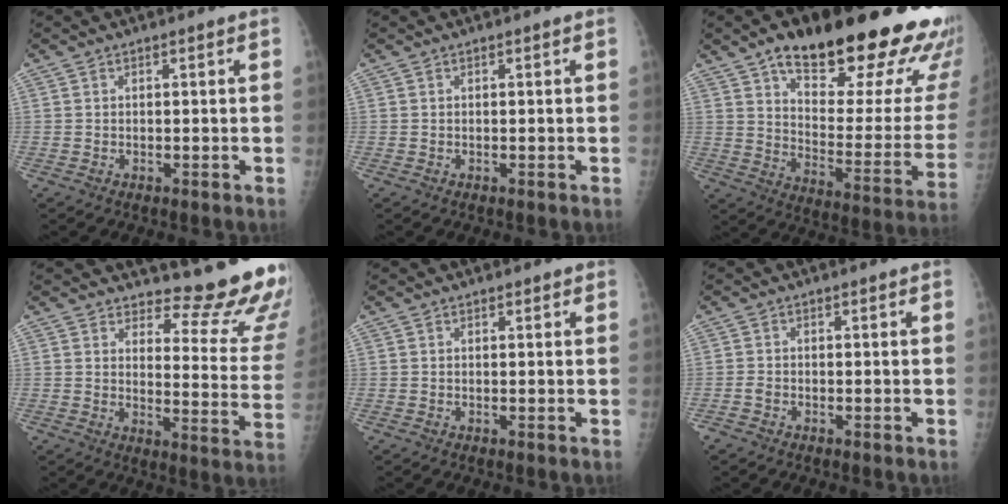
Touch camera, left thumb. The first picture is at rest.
{"total": 0.0}
{"total": 32.3, "force": [19.9, 10.7, 23.0], "torque": [-0.257, -0.055, 0.285]}
{"total": 16.3, "force": [14.7, 3.6, 6.0], "torque": [-0.030, -0.161, 0.162]}
{"total": 0.5, "force": [0.4, 0.3, 0.1], "torque": [-0.001, -0.002, 0.003]}
{"total": 1.3, "force": [-0.8, 0.8, 0.7], "torque": [-0.017, 0.001, -0.018]}